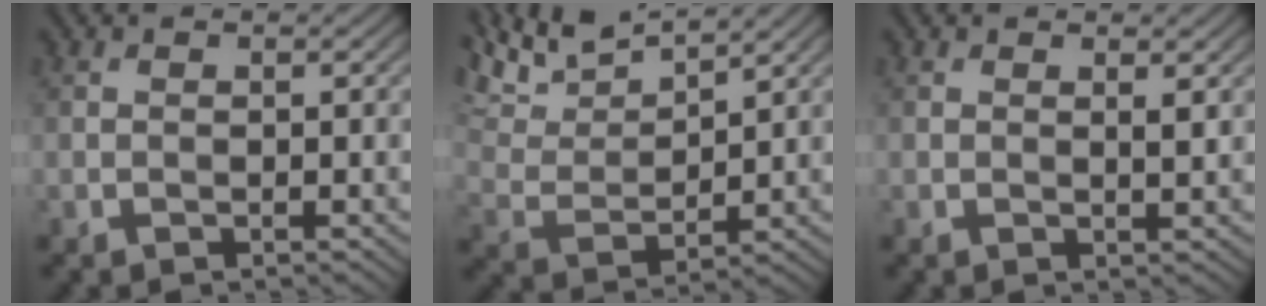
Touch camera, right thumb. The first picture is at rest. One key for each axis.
{"total": 9.2, "fx": 7.3, "fy": 2.2, "fz": 5.1, "tx": -0.121, "ty": 0.009, "tz": 0.133}
{"total": 1.1, "fx": 0.6, "fy": 0.1, "fz": 0.9, "tx": -0.016, "ty": -0.002, "tz": 0.009}